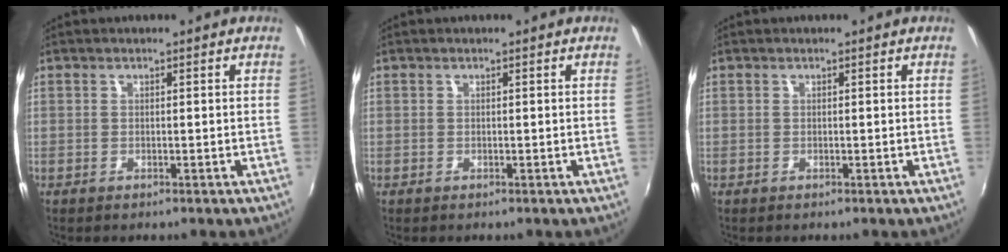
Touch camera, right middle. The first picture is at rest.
{"total": 0.0}
{"total": 0.0}